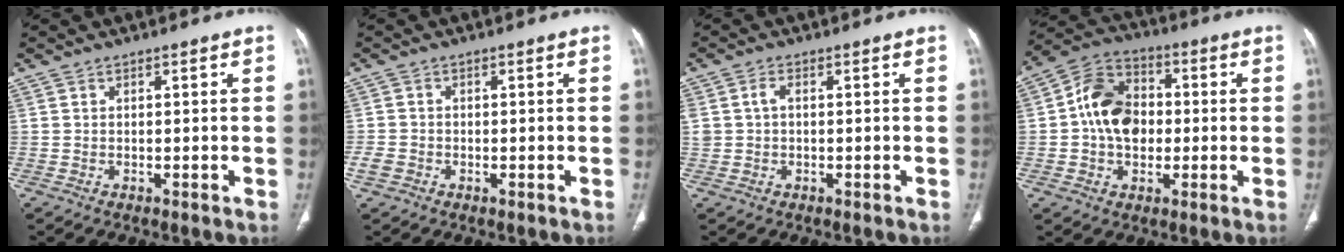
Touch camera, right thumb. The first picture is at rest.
{"total": 2.3, "force": [-0.9, 1.9, 1.0], "torque": [-0.019, 0.007, -0.018]}
{"total": 2.9, "force": [0.3, 1.9, 2.1], "torque": [-0.055, 0.012, 0.008]}
{"total": 12.5, "force": [0.0, 9.4, 8.3], "torque": [-0.118, 0.027, -0.009]}